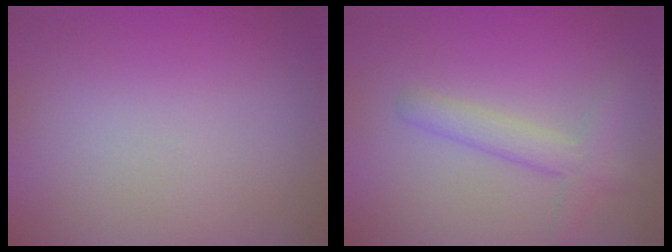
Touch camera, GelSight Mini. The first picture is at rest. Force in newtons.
{"total": 2.8, "press": 2.8, "slide": 0.1}